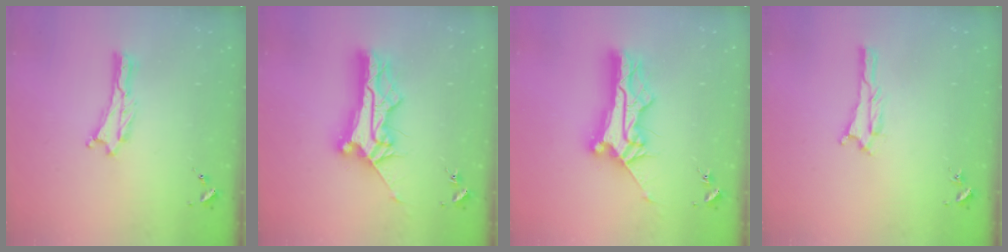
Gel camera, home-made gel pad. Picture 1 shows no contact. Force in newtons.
{"total": 10.4, "press": 10.3, "slide": 1.1}
{"total": 10.4, "press": 10.3, "slide": 1.1}
{"total": 0.6, "press": 0.6, "slide": 0.1}